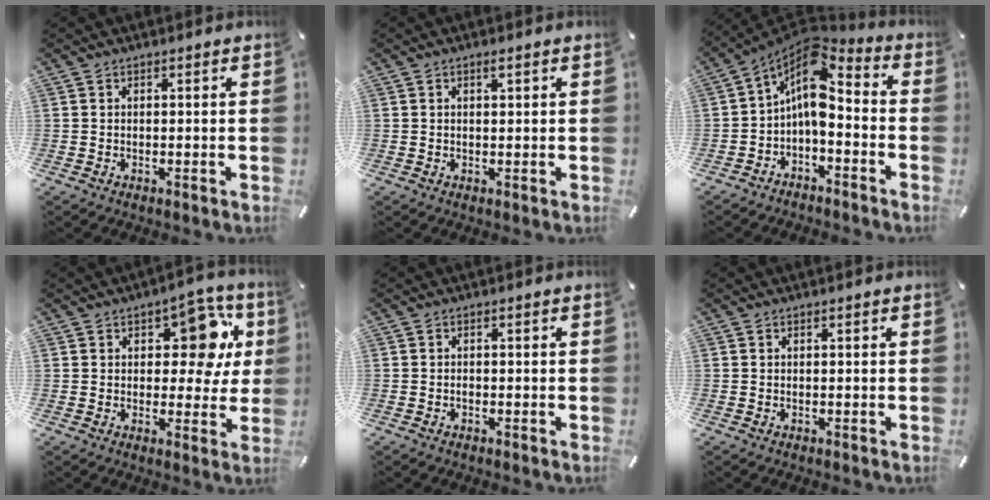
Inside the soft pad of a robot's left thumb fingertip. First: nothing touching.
{"total": 1.3, "force": [0.6, 0.4, 1.0], "torque": [-0.022, 0.001, 0.010]}
{"total": 11.3, "force": [0.2, 6.6, 9.2], "torque": [-0.178, -0.018, -0.004]}
{"total": 12.7, "force": [4.3, 7.4, 9.4], "torque": [-0.107, -0.023, 0.069]}
{"total": 0.9, "force": [-0.4, 0.5, 0.6], "torque": [-0.013, -0.001, -0.007]}
{"total": 0.0}